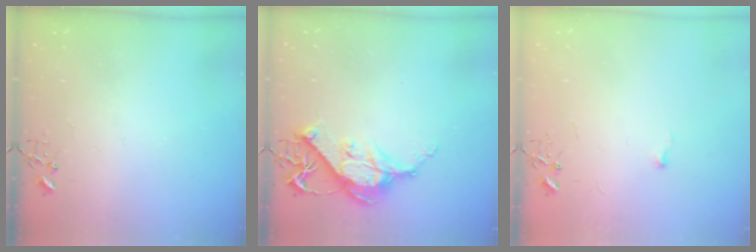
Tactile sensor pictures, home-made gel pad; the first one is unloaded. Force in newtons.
{"total": 11.7, "press": 11.6, "slide": 1.5}
{"total": 3.3, "press": 3.3, "slide": 0.5}